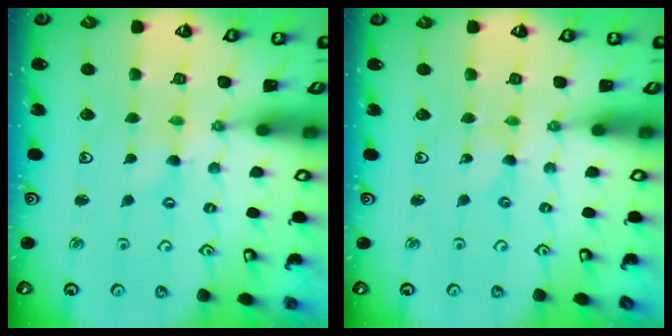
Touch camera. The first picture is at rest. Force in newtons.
{"total": 0.0}